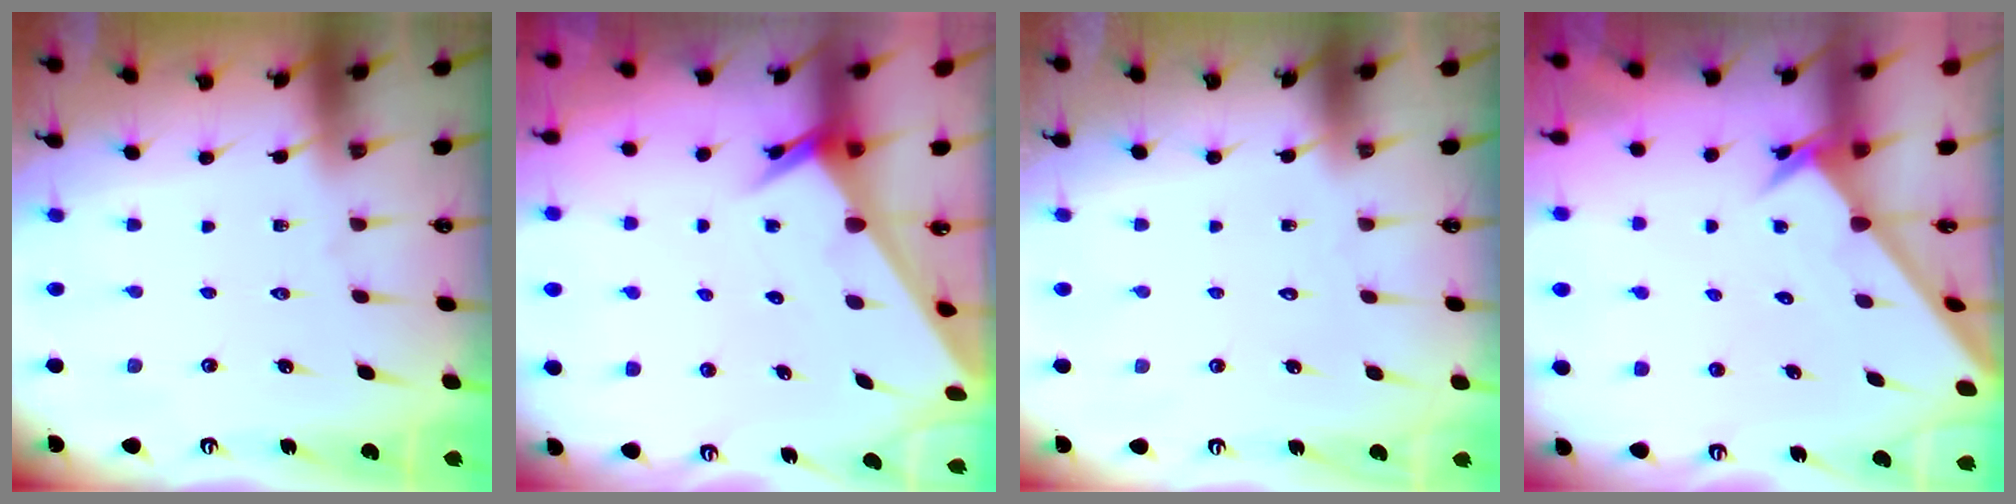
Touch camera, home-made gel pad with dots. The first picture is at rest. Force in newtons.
{"total": 2.4, "press": 2.4, "slide": 0.1}
{"total": 1.6, "press": 1.6, "slide": 0.1}
{"total": 2.7, "press": 2.7, "slide": 0.2}